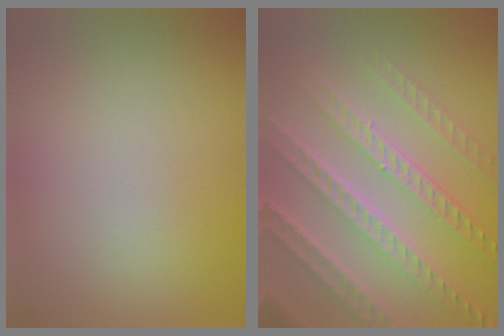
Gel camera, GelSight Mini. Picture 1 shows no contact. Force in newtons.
{"total": 7.9, "press": 5.4, "slide": 5.8}